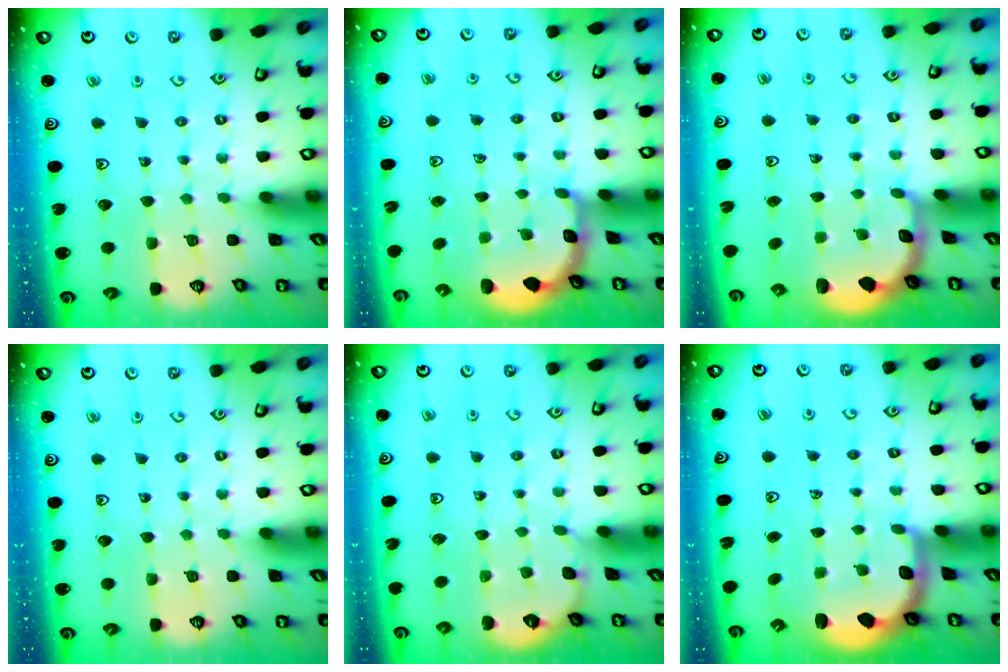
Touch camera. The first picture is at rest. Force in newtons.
{"total": 2.7, "press": 2.1, "slide": 1.7}
{"total": 2.3, "press": 2.0, "slide": 1.0}
{"total": 0.0}
{"total": 1.4, "press": 1.4, "slide": 0.1}
{"total": 2.3, "press": 2.0, "slide": 1.2}